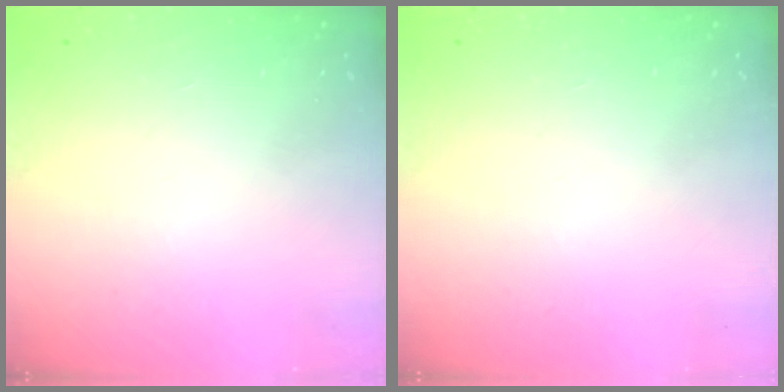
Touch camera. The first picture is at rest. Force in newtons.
{"total": 0.0}